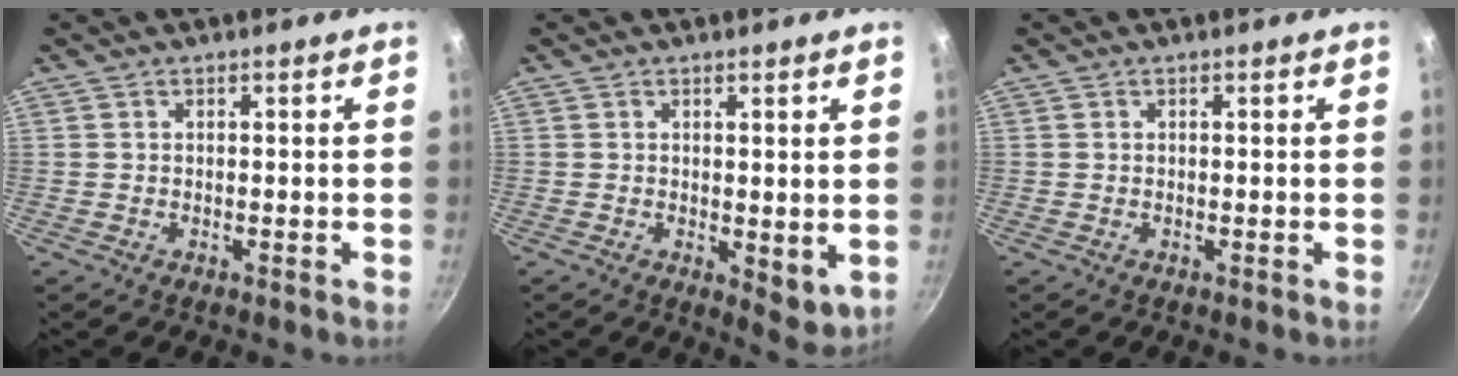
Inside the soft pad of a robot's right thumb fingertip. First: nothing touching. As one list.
[{"total": 4.6, "force": [0.0, 2.0, 4.2], "torque": [-0.051, -0.015, 0.007]}, {"total": 0.0}]